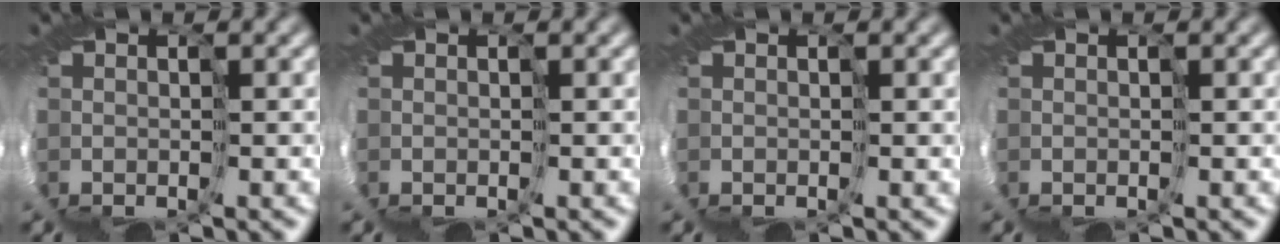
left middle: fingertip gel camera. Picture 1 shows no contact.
{"total": 0.0}
{"total": 0.0}
{"total": 0.0}